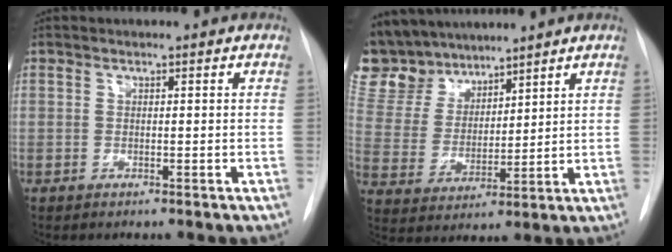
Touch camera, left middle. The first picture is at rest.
{"total": 12.7, "force": [11.3, 5.3, 2.0], "torque": [-0.052, 0.015, 0.234]}